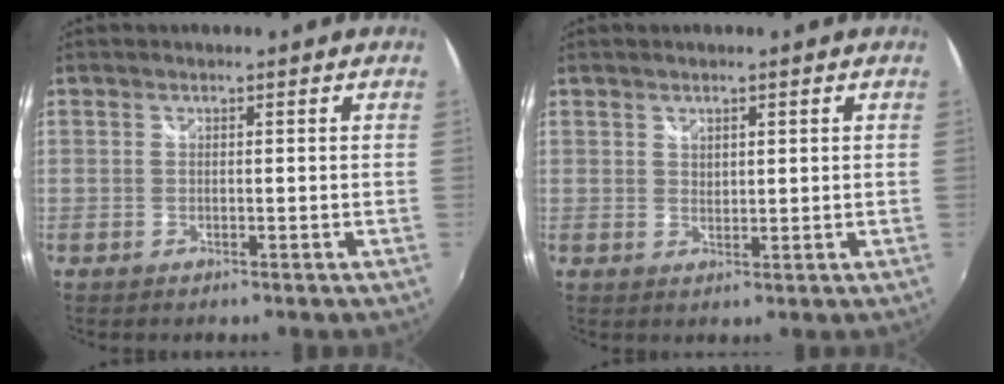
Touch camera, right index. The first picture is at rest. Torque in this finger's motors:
{"motor_torque": [-0.06, 0.02, -0.05, 0.00]}